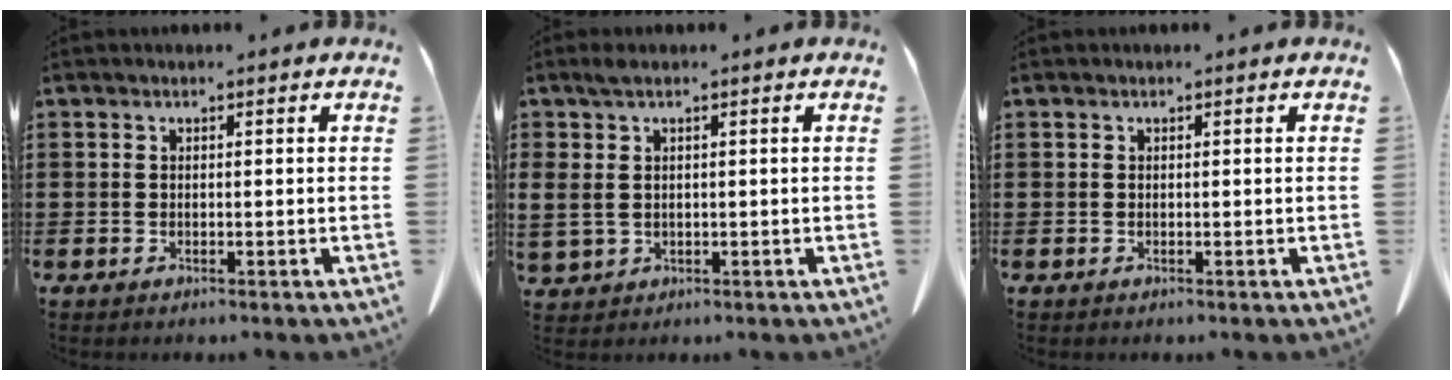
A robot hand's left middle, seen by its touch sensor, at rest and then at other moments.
{"total": 2.5, "force": [0.9, 1.4, 1.8], "torque": [-0.056, 0.001, 0.012]}
{"total": 0.0}